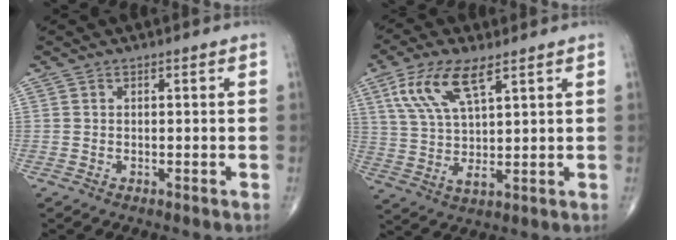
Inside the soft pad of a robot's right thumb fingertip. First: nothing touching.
{"total": 11.3, "force": [5.5, 3.9, 9.0], "torque": [-0.185, -0.012, 0.111]}